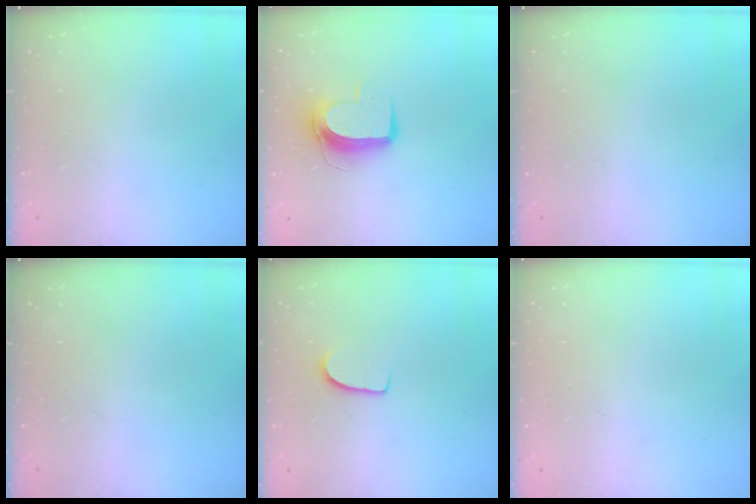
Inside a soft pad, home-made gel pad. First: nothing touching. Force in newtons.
{"total": 9.7, "press": 9.7, "slide": 0.8}
{"total": 0.0}
{"total": 0.0}
{"total": 7.7, "press": 7.6, "slide": 0.7}
{"total": 0.0}